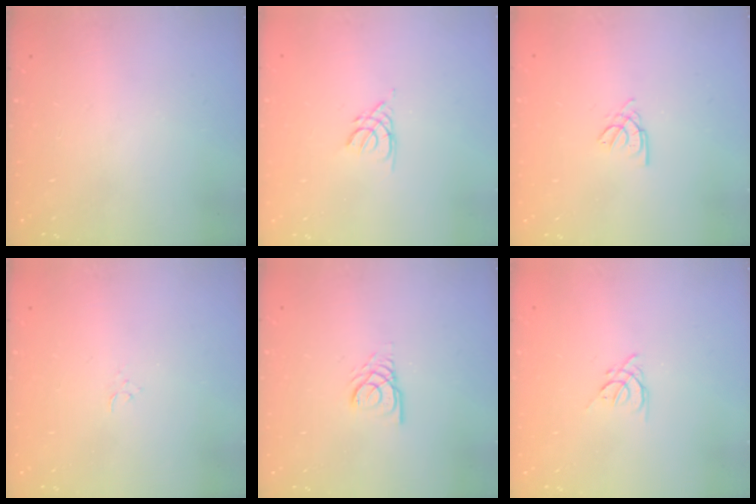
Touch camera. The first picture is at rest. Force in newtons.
{"total": 2.1, "press": 2.0, "slide": 0.4}
{"total": 2.3, "press": 2.3, "slide": 0.5}
{"total": 2.4, "press": 2.4, "slide": 0.3}
{"total": 3.0, "press": 2.9, "slide": 0.3}
{"total": 3.4, "press": 3.3, "slide": 0.7}